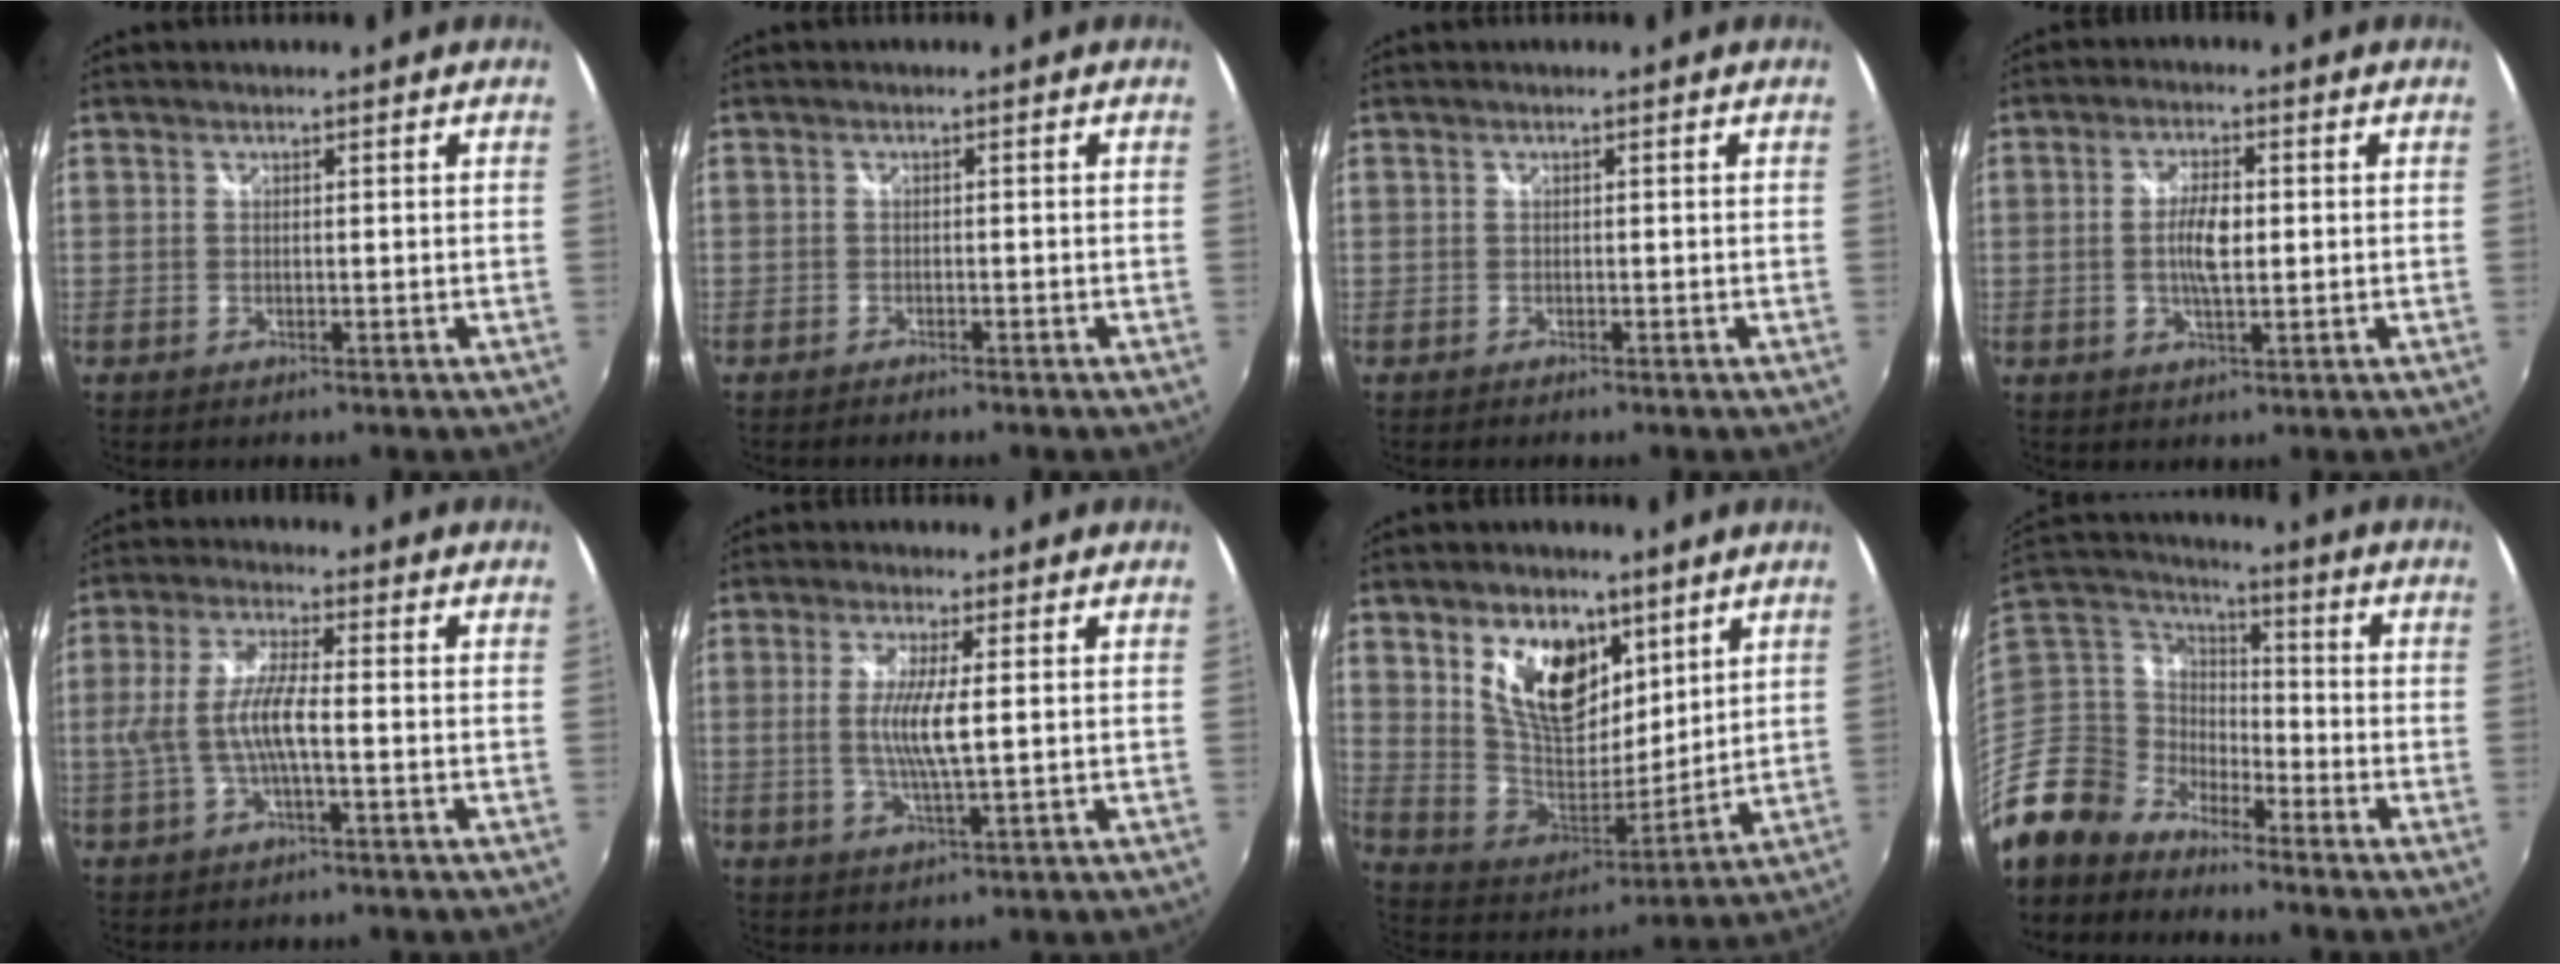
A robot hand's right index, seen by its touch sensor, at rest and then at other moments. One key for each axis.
{"total": 1.9, "fx": -1.7, "fy": 0.4, "fz": 0.6, "tx": -0.025, "ty": -0.007, "tz": -0.029}
{"total": 0.7, "fx": -0.6, "fy": 0.2, "fz": 0.2, "tx": -0.007, "ty": -0.003, "tz": -0.011}
{"total": 5.6, "fx": -0.1, "fy": 1.9, "fz": 5.2, "tx": -0.100, "ty": 0.002, "tz": -0.003}
{"total": 8.4, "fx": -1.4, "fy": 1.6, "fz": 8.2, "tx": -0.171, "ty": 0.001, "tz": -0.024}
{"total": 6.2, "fx": 0.3, "fy": 0.3, "fz": 6.2, "tx": -0.123, "ty": -0.009, "tz": 0.005}
{"total": 15.8, "fx": 7.7, "fy": 9.1, "fz": 10.3, "tx": -0.188, "ty": -0.001, "tz": 0.150}
{"total": 12.9, "fx": -10.0, "fy": 7.8, "fz": 2.4, "tx": -0.086, "ty": 0.028, "tz": -0.212}